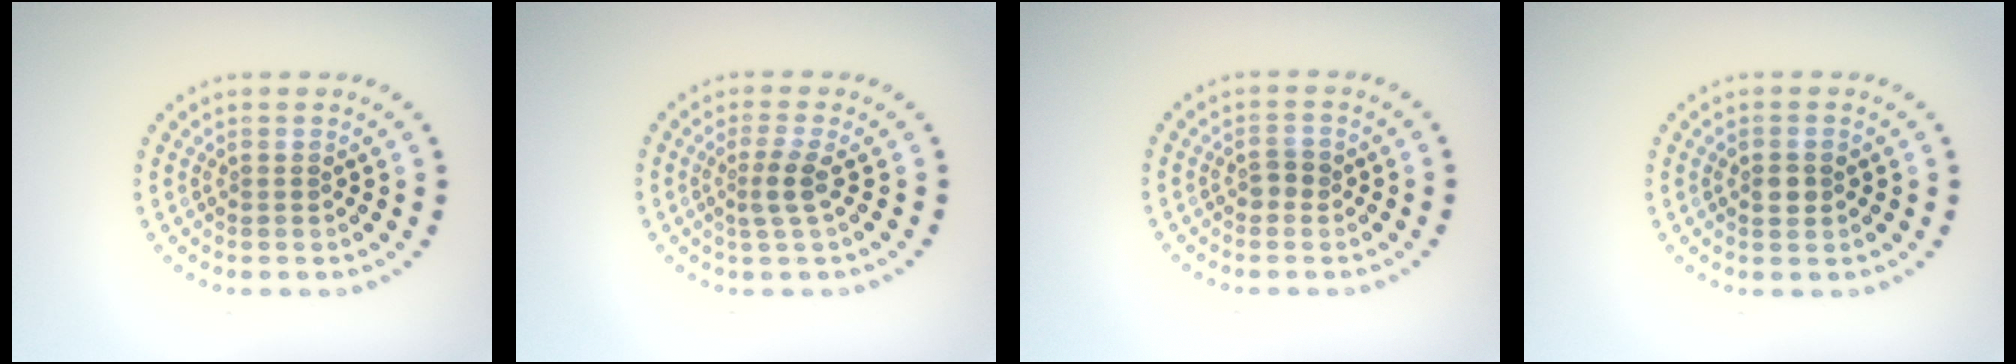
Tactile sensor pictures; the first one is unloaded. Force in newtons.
{"total": 2.0, "press": 1.5, "slide": 1.3}
{"total": 1.1, "press": 1.1, "slide": 0.2}
{"total": 1.9, "press": 1.9, "slide": 0.1}